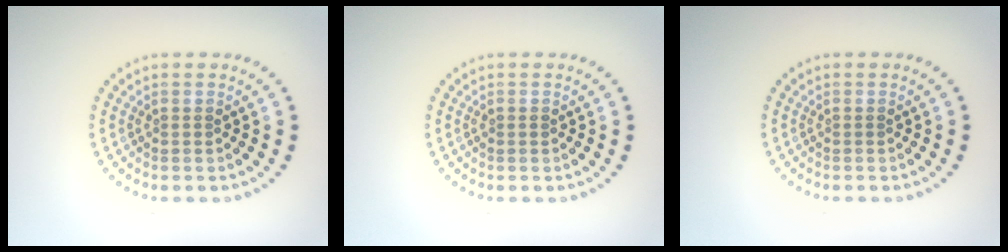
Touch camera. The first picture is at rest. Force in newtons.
{"total": 0.6, "press": 0.6, "slide": 0.1}
{"total": 0.0}